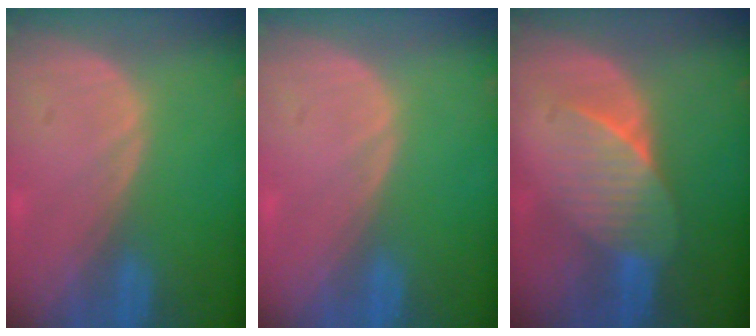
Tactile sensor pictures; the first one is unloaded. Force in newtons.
{"total": 0.0}
{"total": 6.7, "press": 6.3, "slide": 2.2}